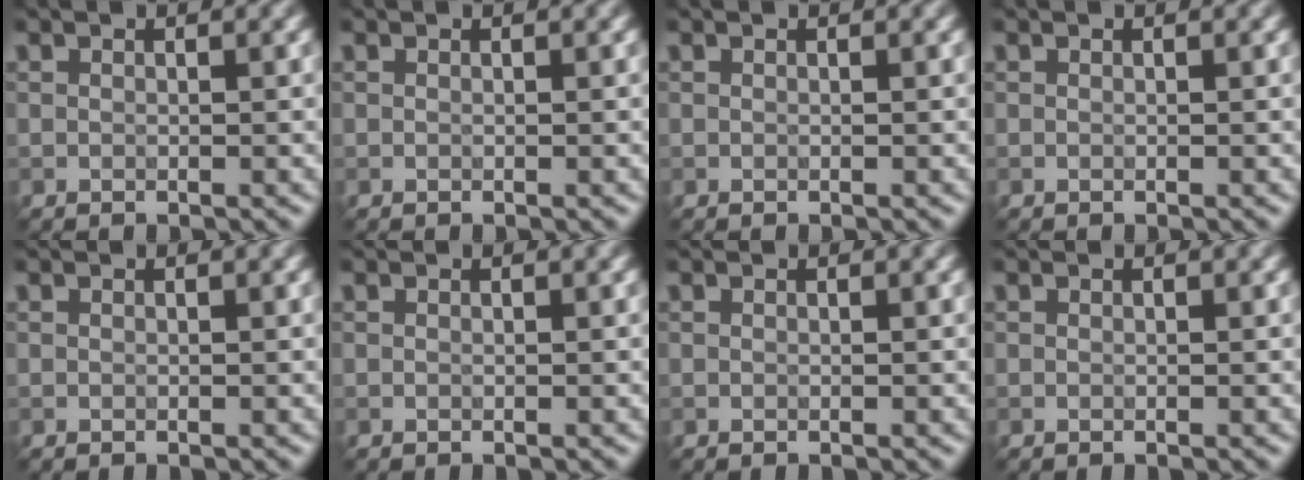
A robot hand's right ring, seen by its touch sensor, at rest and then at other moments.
{"total": 0.0}
{"total": 0.0}
{"total": 0.0}
{"total": 0.0}
{"total": 0.0}
{"total": 0.0}
{"total": 0.0}